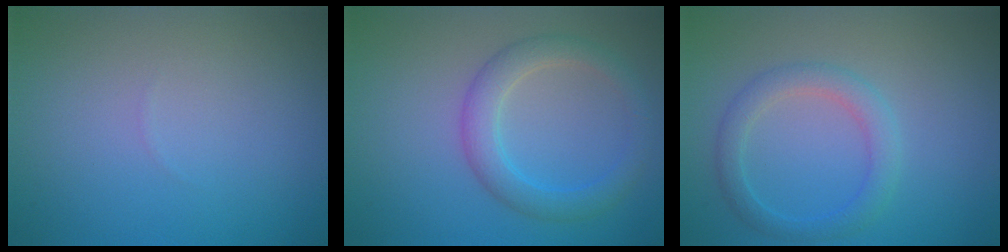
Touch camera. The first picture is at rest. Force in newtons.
{"total": 3.5, "press": 3.5, "slide": 0.1}
{"total": 2.7, "press": 2.7, "slide": 0.1}